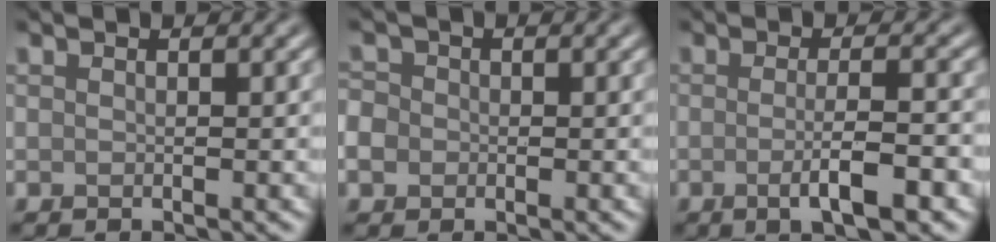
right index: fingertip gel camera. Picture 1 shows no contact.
{"total": 2.6, "force": [-0.5, 2.4, 1.1], "torque": [-0.016, 0.005, -0.018]}
{"total": 4.4, "force": [-1.2, 0.9, 4.1], "torque": [-0.068, -0.004, -0.020]}